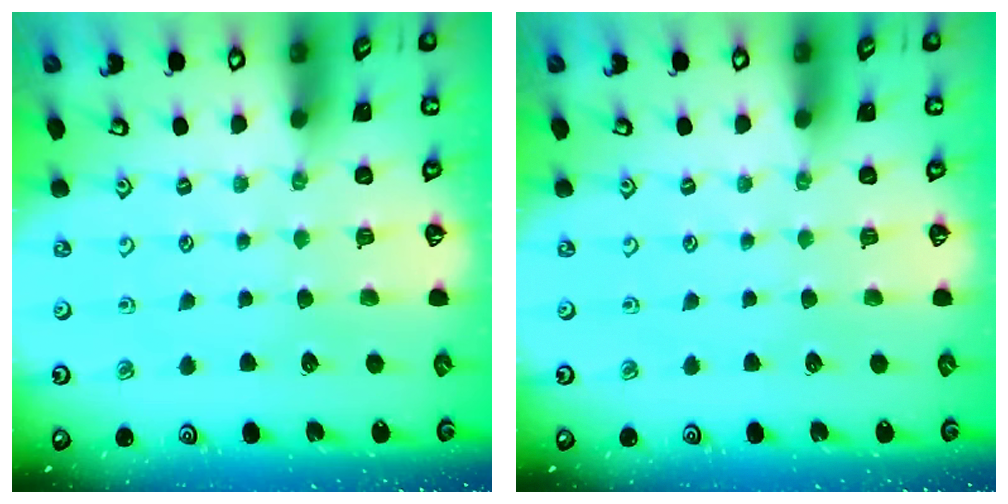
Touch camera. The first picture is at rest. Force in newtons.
{"total": 0.0}